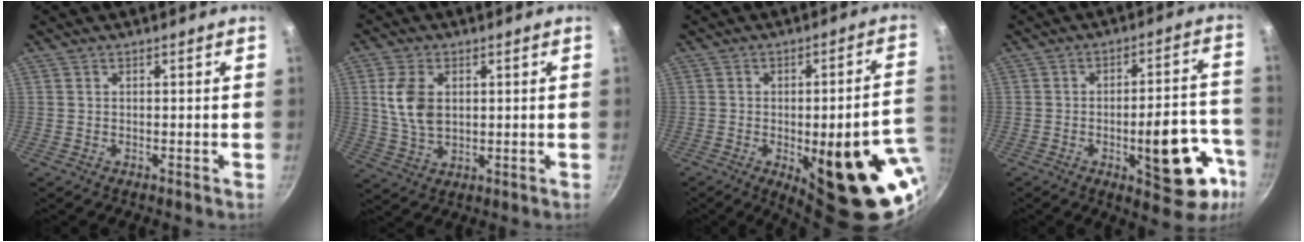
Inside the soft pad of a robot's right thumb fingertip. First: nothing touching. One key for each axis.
{"total": 8.4, "fx": 1.7, "fy": 5.3, "fz": 6.3, "tx": -0.118, "ty": -0.009, "tz": 0.034}
{"total": 24.3, "fx": -6.2, "fy": 8.2, "fz": 22.0, "tx": -0.229, "ty": 0.005, "tz": -0.067}
{"total": 17.0, "fx": -6.7, "fy": 6.7, "fz": 14.1, "tx": -0.131, "ty": 0.039, "tz": -0.084}